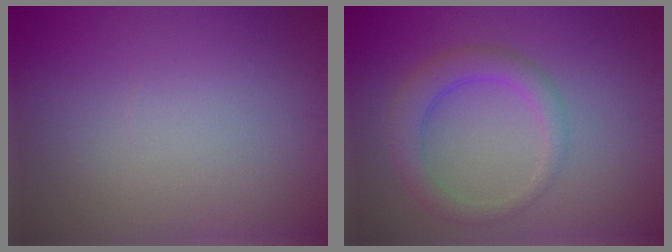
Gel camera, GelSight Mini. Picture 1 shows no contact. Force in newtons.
{"total": 3.3, "press": 3.3, "slide": 0.1}